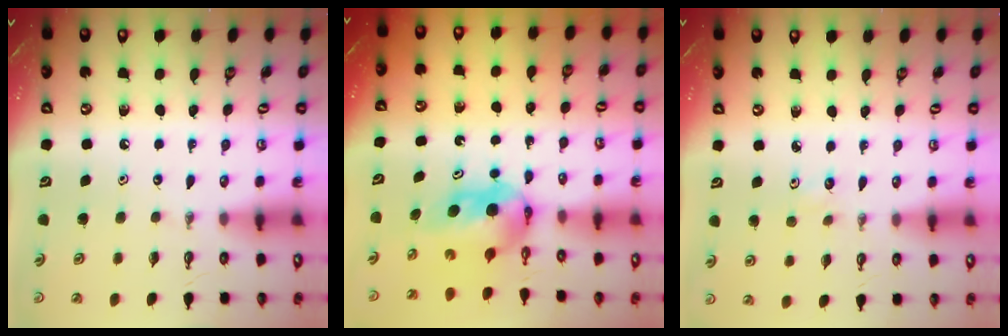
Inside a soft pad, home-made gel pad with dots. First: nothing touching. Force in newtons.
{"total": 5.7, "press": 5.1, "slide": 2.6}
{"total": 4.2, "press": 4.1, "slide": 0.9}